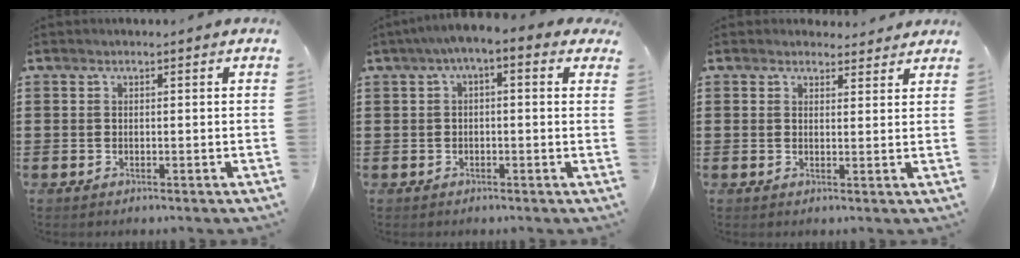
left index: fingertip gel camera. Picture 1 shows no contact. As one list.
[{"total": 2.8, "force": [-0.7, 0.8, 2.6], "torque": [-0.047, 0.006, -0.020]}, {"total": 2.6, "force": [2.4, 1.0, 0.1], "torque": [-0.001, -0.005, 0.043]}]